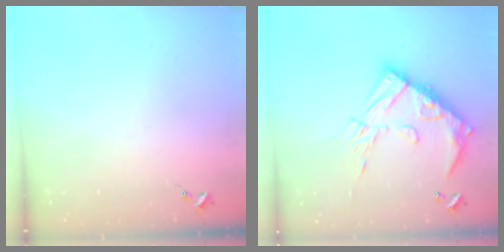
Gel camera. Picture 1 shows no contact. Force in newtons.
{"total": 19.1, "press": 19.0, "slide": 1.8}